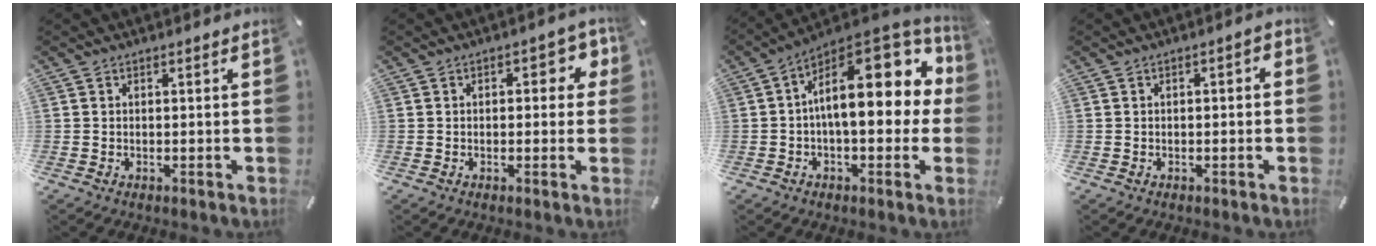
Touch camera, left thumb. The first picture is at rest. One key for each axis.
{"total": 5.4, "fx": 1.0, "fy": 3.1, "fz": 4.3, "tx": -0.047, "ty": 0.000, "tz": 0.008}
{"total": 22.2, "fx": 4.0, "fy": 10.8, "fz": 19.0, "tx": -0.273, "ty": -0.030, "tz": 0.072}
{"total": 1.7, "fx": -0.7, "fy": 0.7, "fz": 1.4, "tx": -0.023, "ty": 0.006, "tz": -0.013}